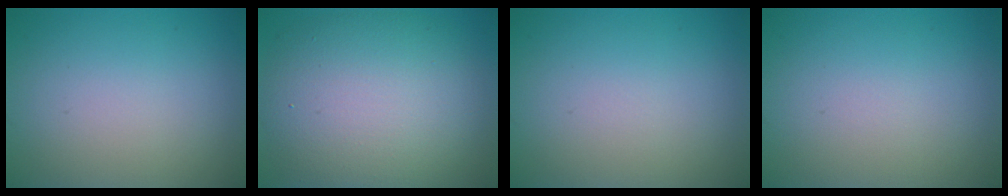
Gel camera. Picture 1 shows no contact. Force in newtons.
{"total": 11.1, "press": 11.1, "slide": 0.5}
{"total": 0.0}
{"total": 0.0}